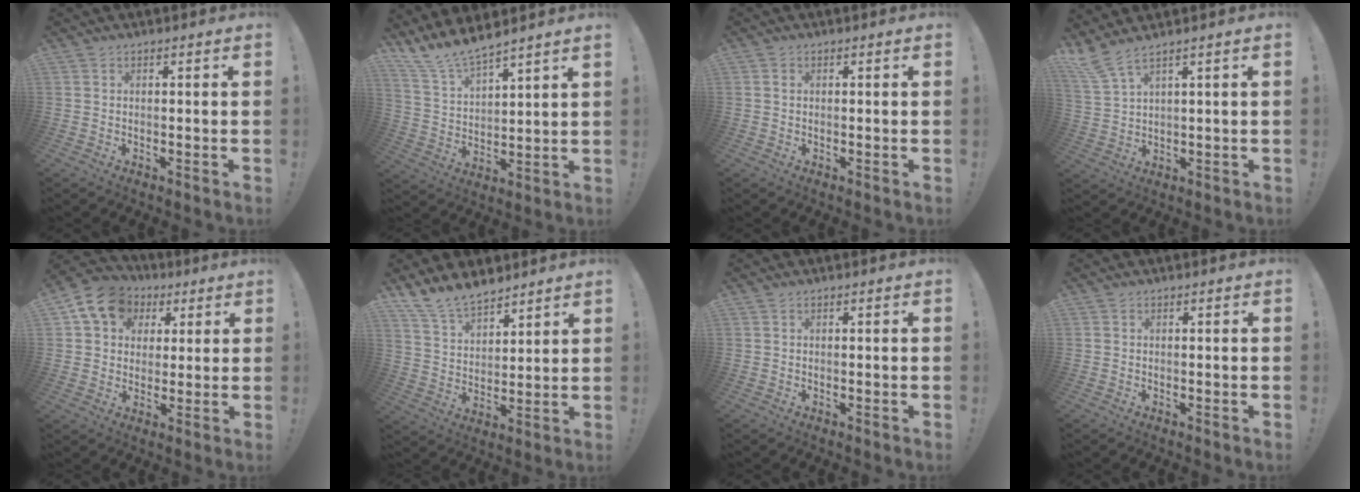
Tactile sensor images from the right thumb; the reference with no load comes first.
{"total": 9.7, "force": [9.4, 0.8, 2.4], "torque": [-0.070, -0.071, 0.173]}
{"total": 0.5, "force": [0.1, 0.5, 0.1], "torque": [-0.009, 0.005, 0.002]}
{"total": 5.3, "force": [3.7, 0.4, 3.8], "torque": [-0.084, -0.018, 0.071]}
{"total": 12.3, "force": [4.8, 10.1, 5.2], "torque": [-0.076, -0.015, 0.097]}
{"total": 11.2, "force": [9.7, 4.8, 3.0], "torque": [-0.068, -0.066, 0.189]}
{"total": 0.0}
{"total": 0.0}